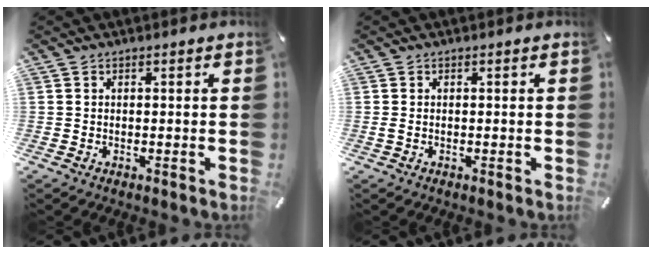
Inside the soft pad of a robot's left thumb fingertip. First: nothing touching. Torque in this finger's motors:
{"motor_torque": [0.00, 0.00, 0.00, 0.00, 0.00]}